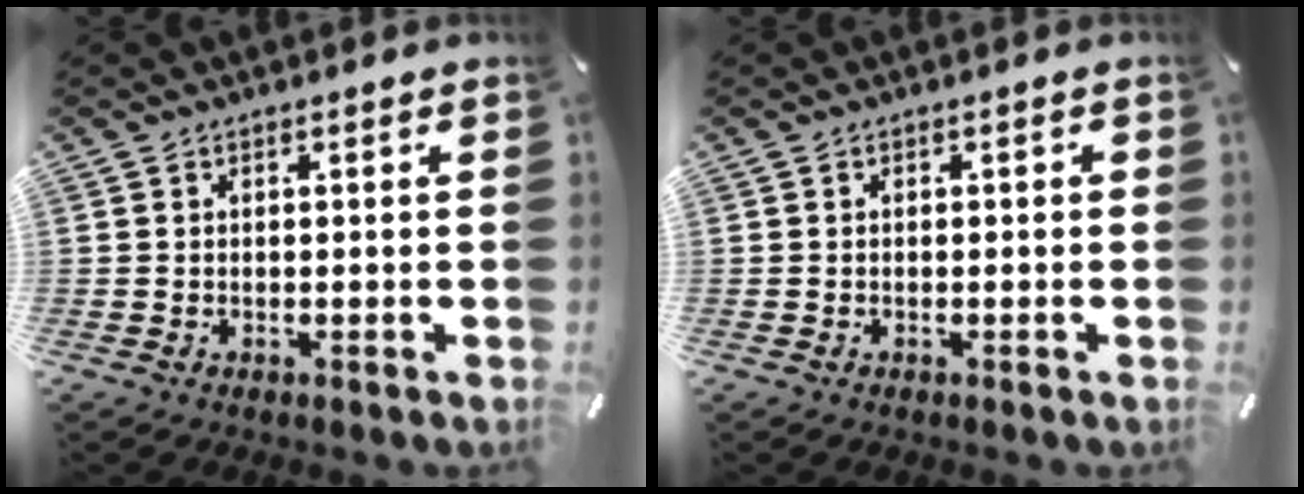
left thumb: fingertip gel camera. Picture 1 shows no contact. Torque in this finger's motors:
{"motor_torque": [0.33, 0.39, 0.05, -0.14, 0.00]}